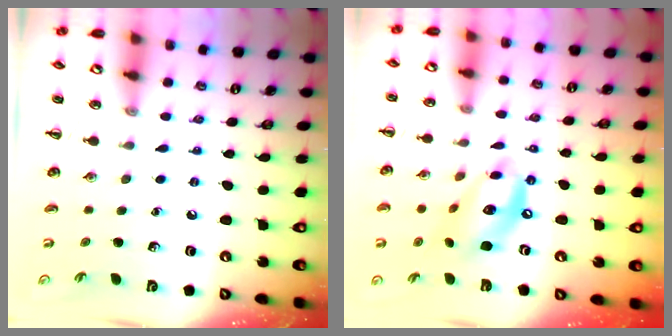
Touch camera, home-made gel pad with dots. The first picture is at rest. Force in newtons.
{"total": 14.0, "press": 13.7, "slide": 3.0}